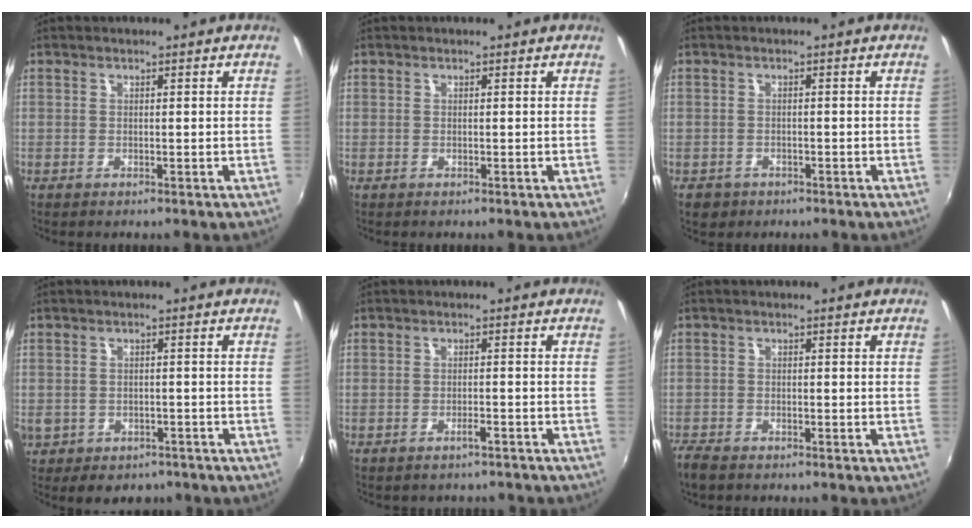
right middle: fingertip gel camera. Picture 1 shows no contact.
{"total": 0.0}
{"total": 2.9, "force": [-1.6, 2.2, 1.0], "torque": [-0.028, -0.003, -0.021]}
{"total": 7.0, "force": [-2.8, 5.8, 2.7], "torque": [-0.081, -0.010, -0.030]}
{"total": 2.0, "force": [-1.8, 0.5, 0.8], "torque": [-0.018, 0.001, -0.020]}
{"total": 3.6, "force": [-3.1, 1.1, 1.5], "torque": [-0.043, -0.013, -0.063]}